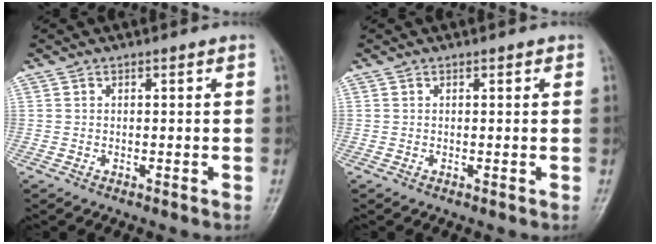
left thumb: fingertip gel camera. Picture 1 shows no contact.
{"total": 0.6, "force": [0.4, 0.4, 0.3], "torque": [-0.002, -0.002, 0.001]}